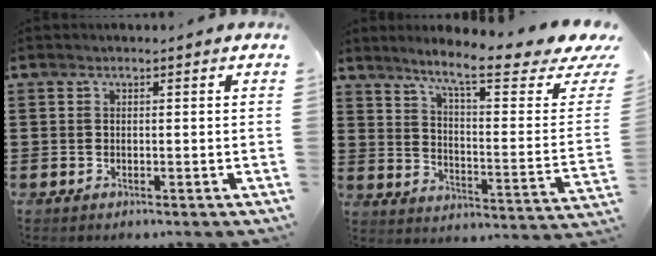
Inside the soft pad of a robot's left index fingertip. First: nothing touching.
{"total": 10.3, "force": [7.8, 0.6, 6.8], "torque": [-0.128, -0.061, 0.119]}